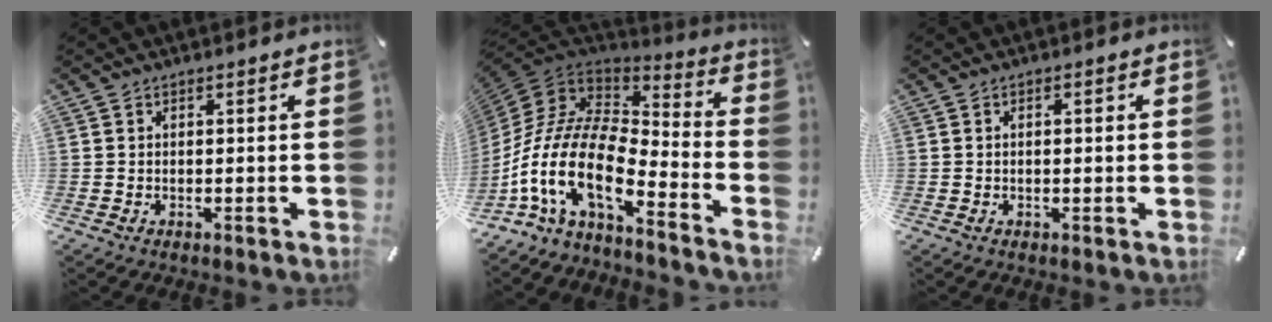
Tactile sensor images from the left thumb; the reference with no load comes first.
{"total": 18.5, "force": [-8.1, 8.5, 14.3], "torque": [-0.334, -0.003, -0.156]}
{"total": 1.1, "force": [-0.1, 0.5, 1.0], "torque": [-0.017, 0.003, -0.004]}